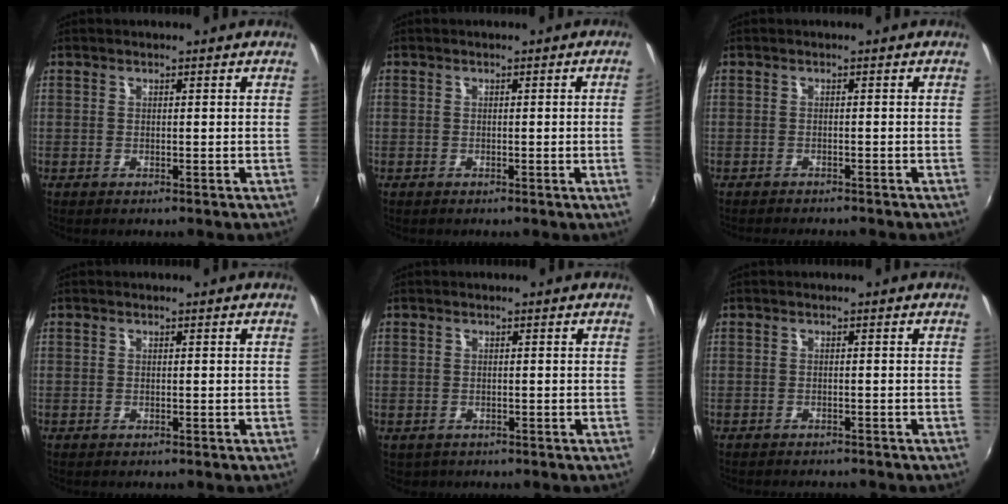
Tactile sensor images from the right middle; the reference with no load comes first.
{"total": 1.9, "force": [-0.1, -1.1, 1.5], "torque": [-0.018, -0.013, 0.000]}
{"total": 3.8, "force": [-3.6, 0.7, 1.2], "torque": [-0.033, -0.017, -0.056]}
{"total": 0.0}
{"total": 0.9, "force": [-0.4, 0.7, 0.2], "torque": [-0.007, -0.003, -0.003]}
{"total": 3.1, "force": [-2.9, 0.7, 0.9], "torque": [-0.024, -0.013, -0.044]}